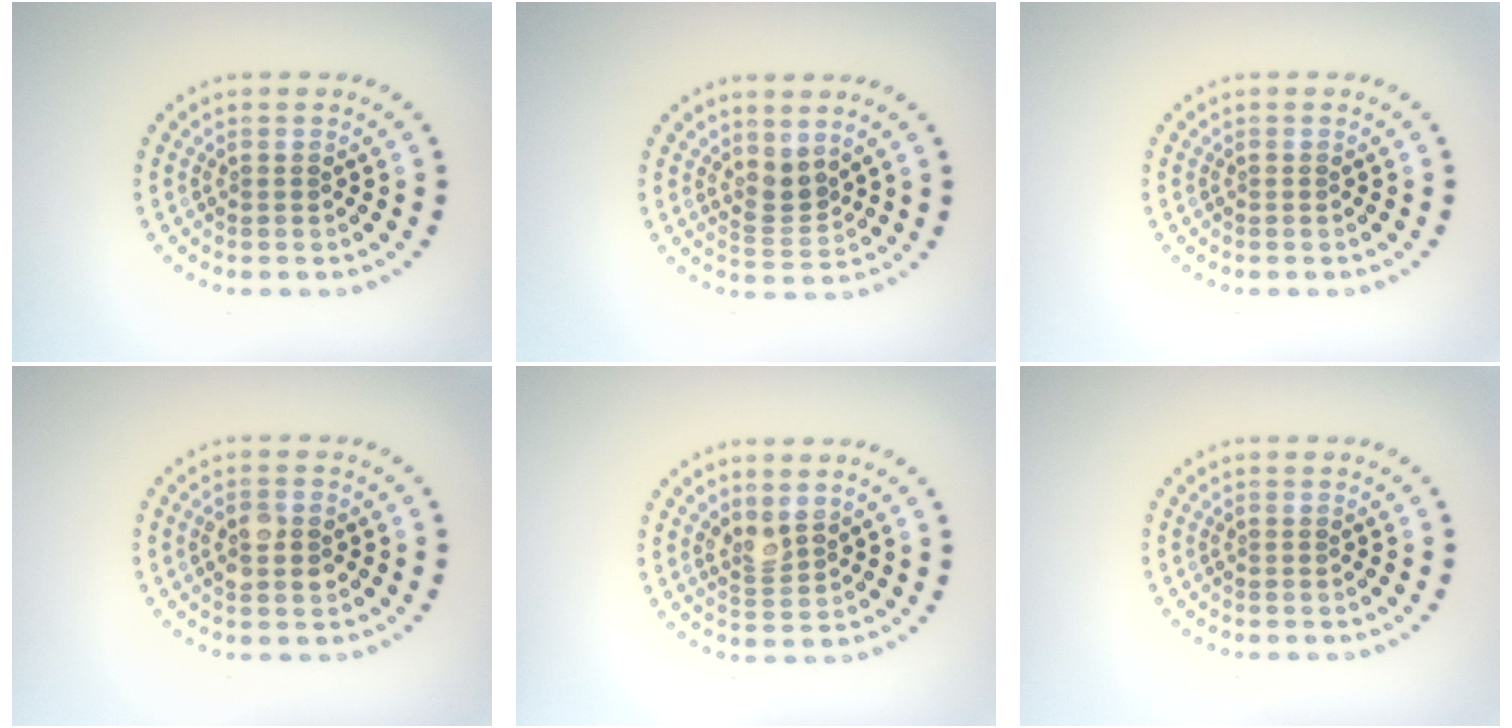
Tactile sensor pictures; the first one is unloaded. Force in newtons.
{"total": 2.3, "press": 1.6, "slide": 1.6}
{"total": 0.0}
{"total": 2.7, "press": 2.7, "slide": 0.2}
{"total": 2.1, "press": 1.8, "slide": 1.1}
{"total": 0.0}